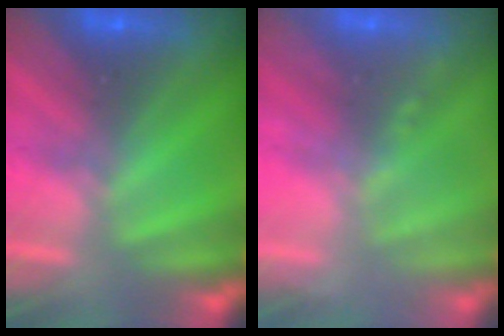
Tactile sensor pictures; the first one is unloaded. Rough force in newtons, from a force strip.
{"total": 2.3}